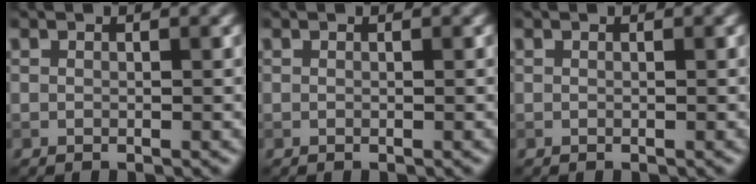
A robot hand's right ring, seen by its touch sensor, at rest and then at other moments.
{"total": 0.0}
{"total": 0.0}